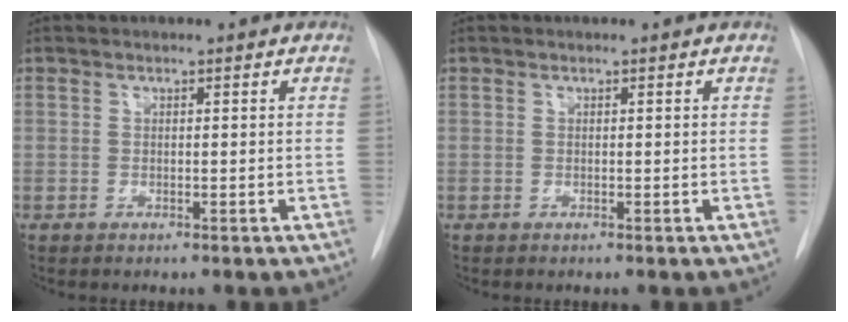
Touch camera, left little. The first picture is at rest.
{"total": 0.0}